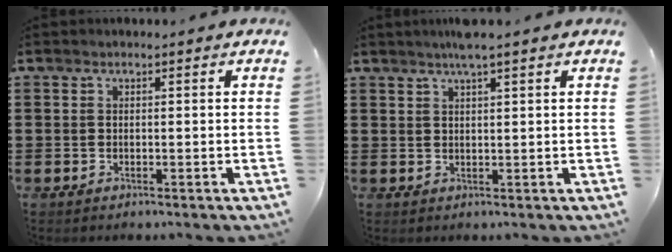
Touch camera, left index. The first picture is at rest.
{"total": 2.8, "force": [2.2, -0.1, 1.8], "torque": [-0.038, 0.001, 0.039]}